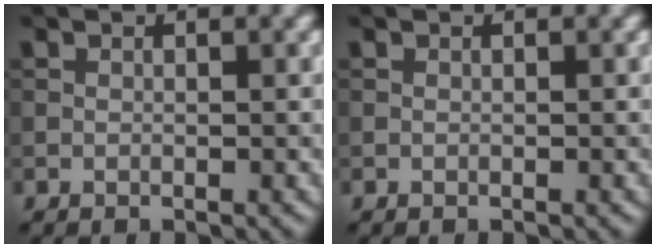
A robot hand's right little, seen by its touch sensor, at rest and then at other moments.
{"total": 0.0}